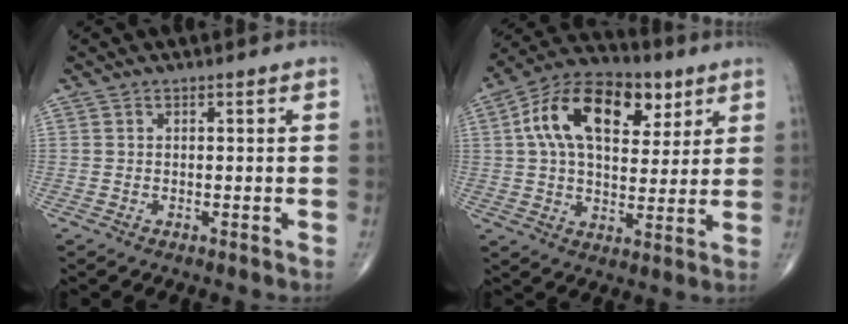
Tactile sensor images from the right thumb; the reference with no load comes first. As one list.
[{"total": 19.0, "force": [6.6, 11.1, 13.9], "torque": [-0.208, 0.003, 0.102]}]